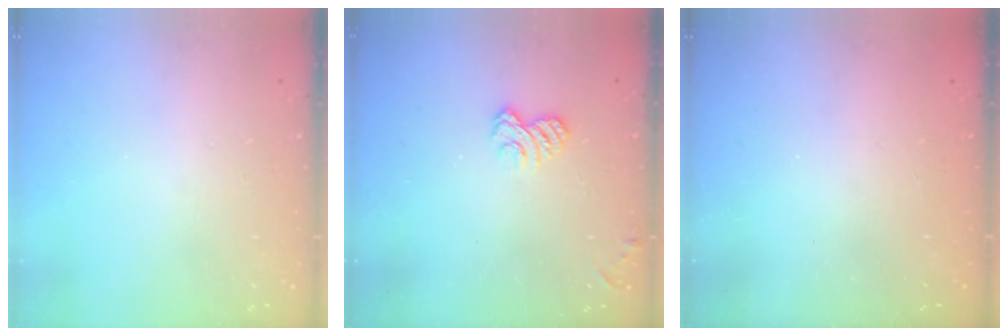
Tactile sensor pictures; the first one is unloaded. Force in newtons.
{"total": 3.4, "press": 3.2, "slide": 1.1}
{"total": 2.3, "press": 2.2, "slide": 0.7}